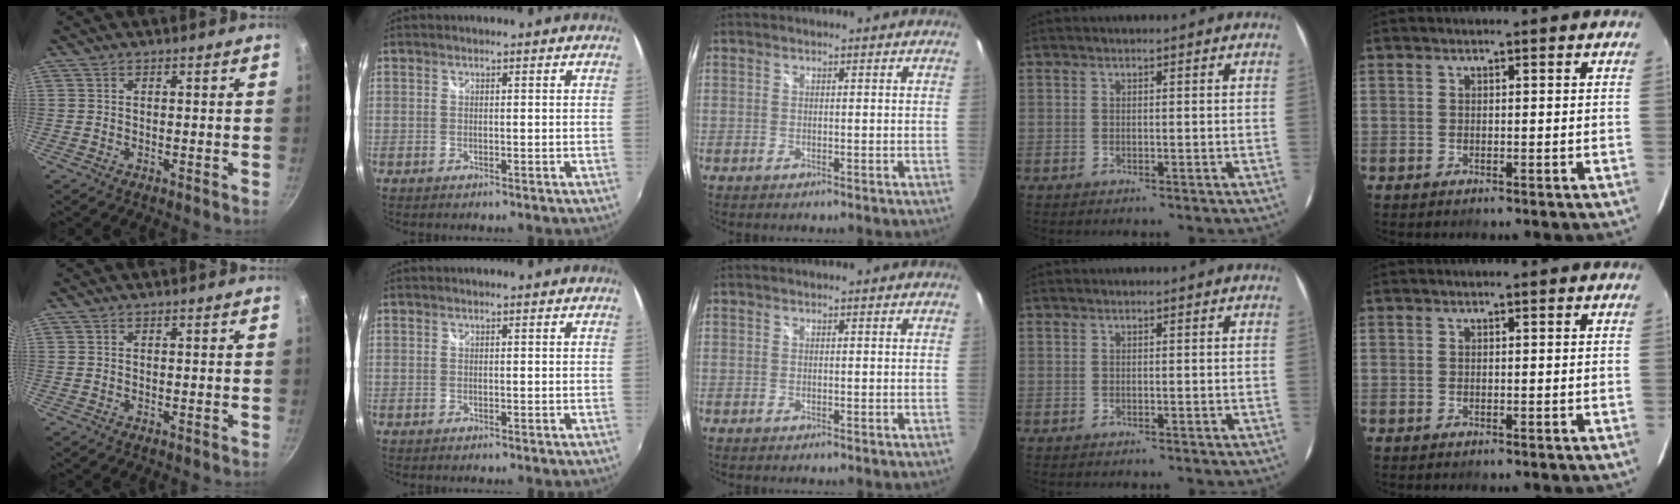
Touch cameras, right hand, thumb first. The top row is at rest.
{}